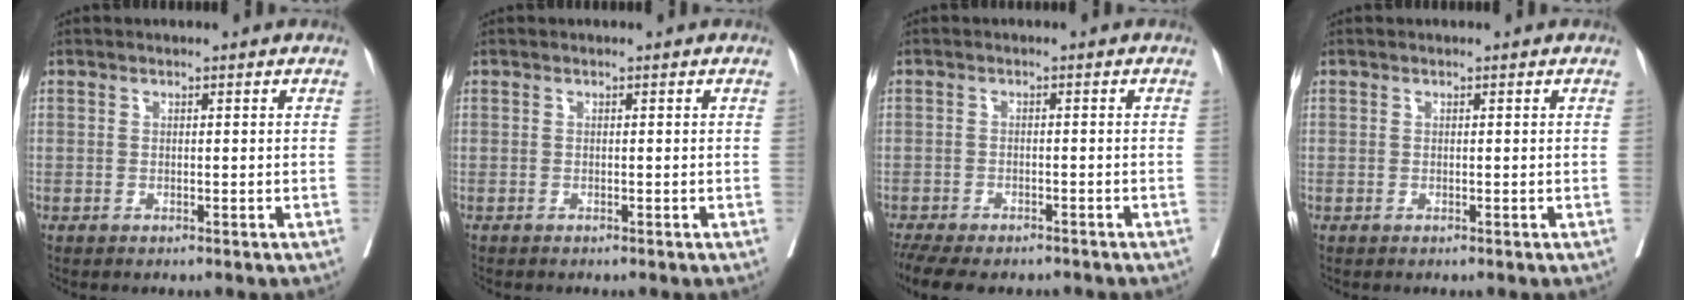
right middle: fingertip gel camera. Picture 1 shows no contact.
{"total": 0.0}
{"total": 11.4, "force": [-9.4, 4.0, 5.2], "torque": [-0.104, -0.007, -0.130]}
{"total": 0.0}